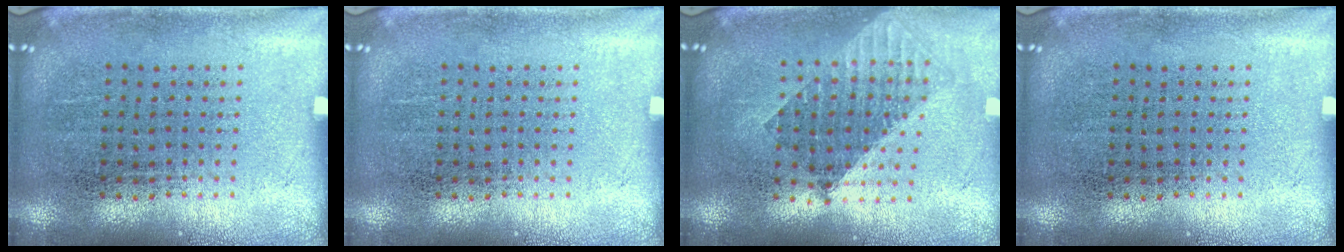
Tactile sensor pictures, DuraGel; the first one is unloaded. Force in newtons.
{"total": 0.0}
{"total": 1.6, "press": 1.3, "slide": 0.8}
{"total": 0.0}